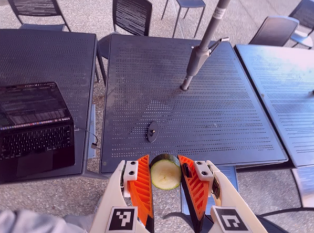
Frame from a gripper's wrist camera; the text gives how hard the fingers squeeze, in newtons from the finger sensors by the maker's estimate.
{"total": 9.5, "left": 9.2, "right": 9.8}